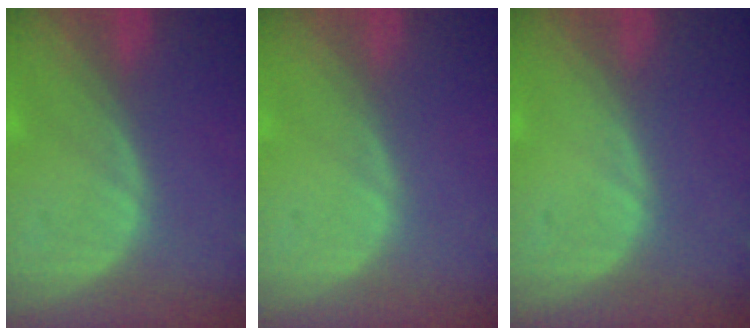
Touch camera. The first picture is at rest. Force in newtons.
{"total": 0.0}
{"total": 0.0}